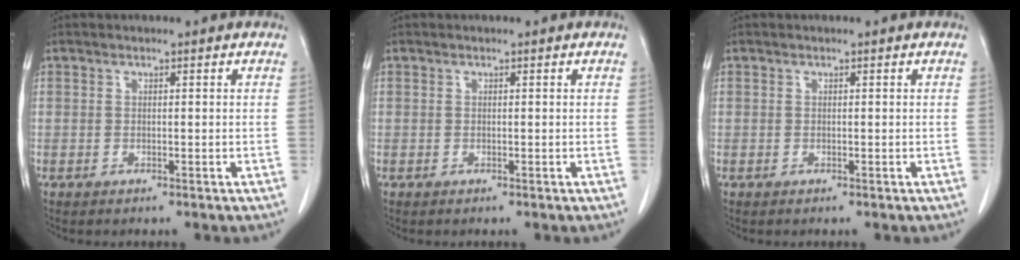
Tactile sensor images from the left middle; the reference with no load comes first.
{"total": 0.0}
{"total": 0.0}